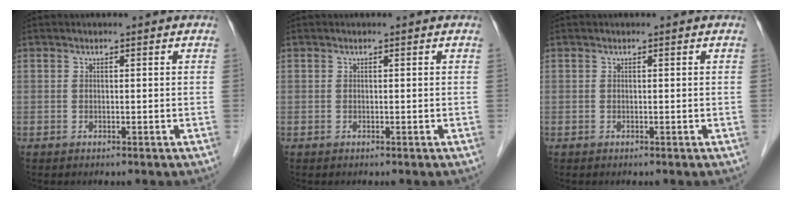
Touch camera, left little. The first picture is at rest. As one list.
[{"total": 0.0}, {"total": 0.0}]